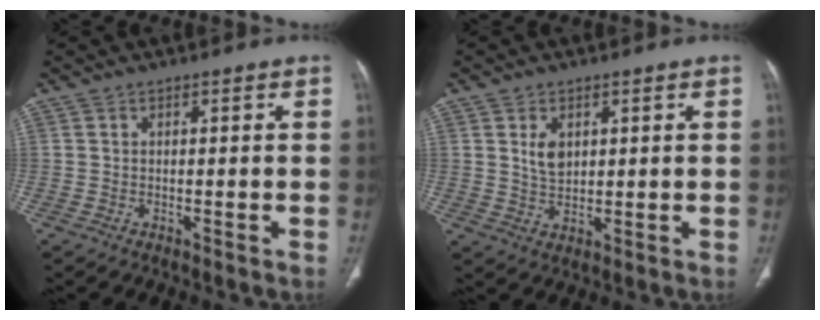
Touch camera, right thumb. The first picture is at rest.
{"total": 4.3, "force": [1.5, 2.8, 3.0], "torque": [-0.045, -0.012, 0.032]}